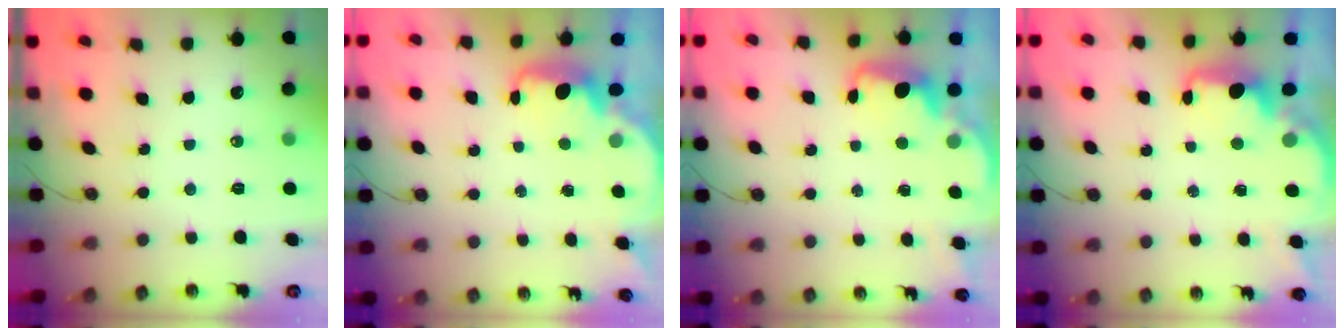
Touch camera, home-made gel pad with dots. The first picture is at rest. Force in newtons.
{"total": 2.3, "press": 2.2, "slide": 0.6}
{"total": 2.2, "press": 2.2, "slide": 0.6}
{"total": 2.1, "press": 2.0, "slide": 0.8}